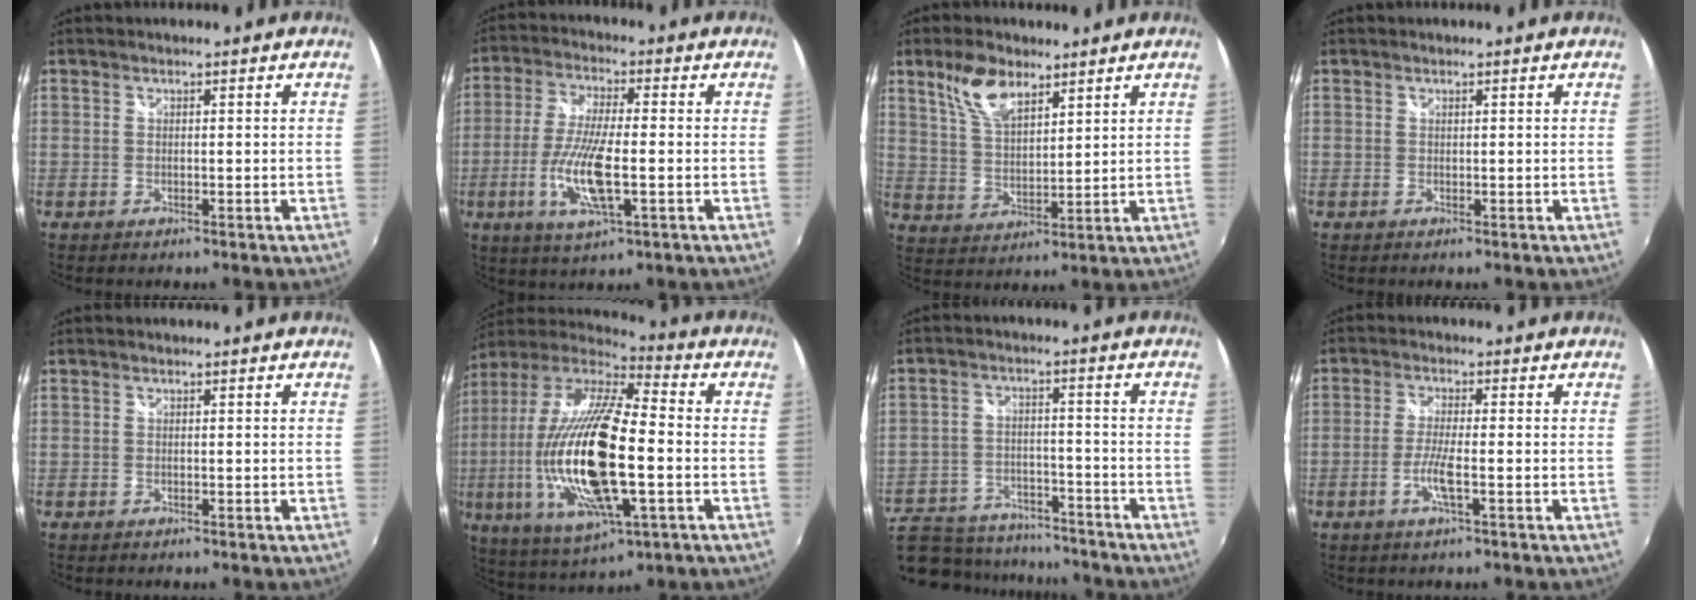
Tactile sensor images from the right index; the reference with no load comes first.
{"total": 11.5, "force": [-2.9, 2.6, 10.9], "torque": [-0.221, -0.012, -0.057]}
{"total": 8.8, "force": [5.7, 4.0, 5.3], "torque": [-0.103, 0.013, 0.116]}
{"total": 0.0}
{"total": 0.0}
{"total": 25.9, "force": [-3.7, 7.8, 24.5], "torque": [-0.463, -0.036, -0.069]}
{"total": 18.8, "force": [-13.4, 10.7, 7.9], "torque": [-0.205, -0.003, -0.182]}
{"total": 4.6, "force": [-1.8, 0.2, 4.2], "torque": [-0.088, -0.006, -0.037]}